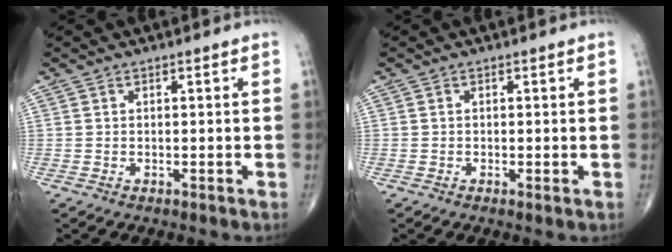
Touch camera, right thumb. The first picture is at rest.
{"total": 0.7, "force": [-0.1, 0.1, 0.7], "torque": [-0.016, -0.004, -0.005]}